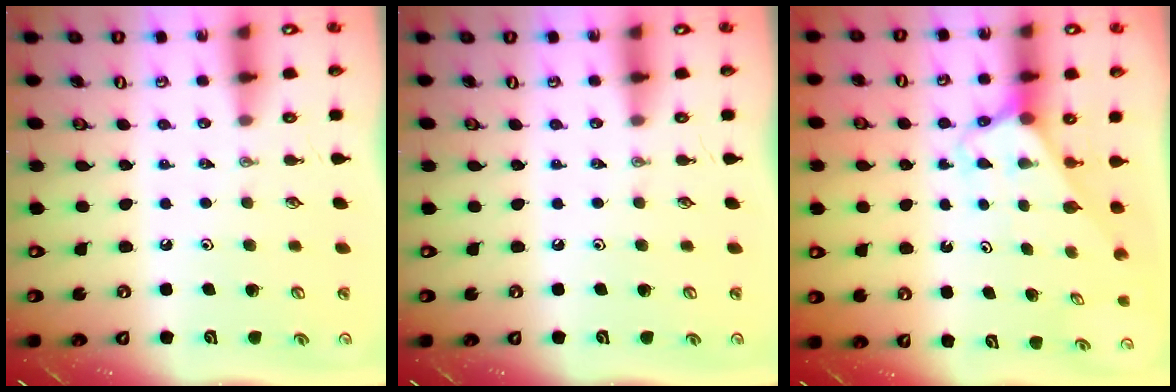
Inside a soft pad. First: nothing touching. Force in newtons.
{"total": 0.0}
{"total": 2.7, "press": 2.7, "slide": 0.1}